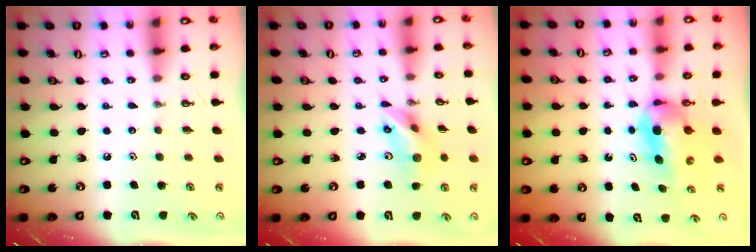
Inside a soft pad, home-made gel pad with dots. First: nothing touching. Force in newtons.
{"total": 9.7, "press": 9.3, "slide": 2.7}
{"total": 7.1, "press": 5.4, "slide": 4.6}